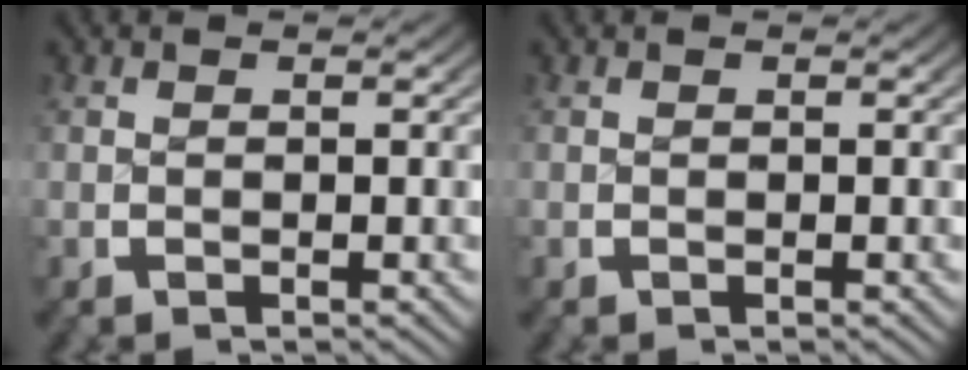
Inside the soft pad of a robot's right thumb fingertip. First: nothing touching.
{"total": 0.0}